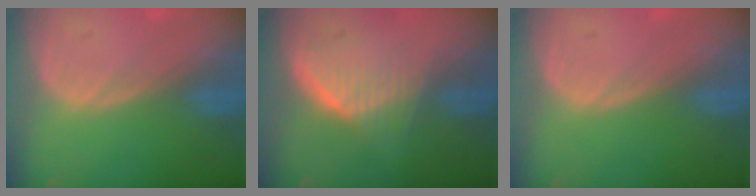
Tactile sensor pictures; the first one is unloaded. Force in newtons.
{"total": 5.8, "press": 5.6, "slide": 1.8}
{"total": 0.0}